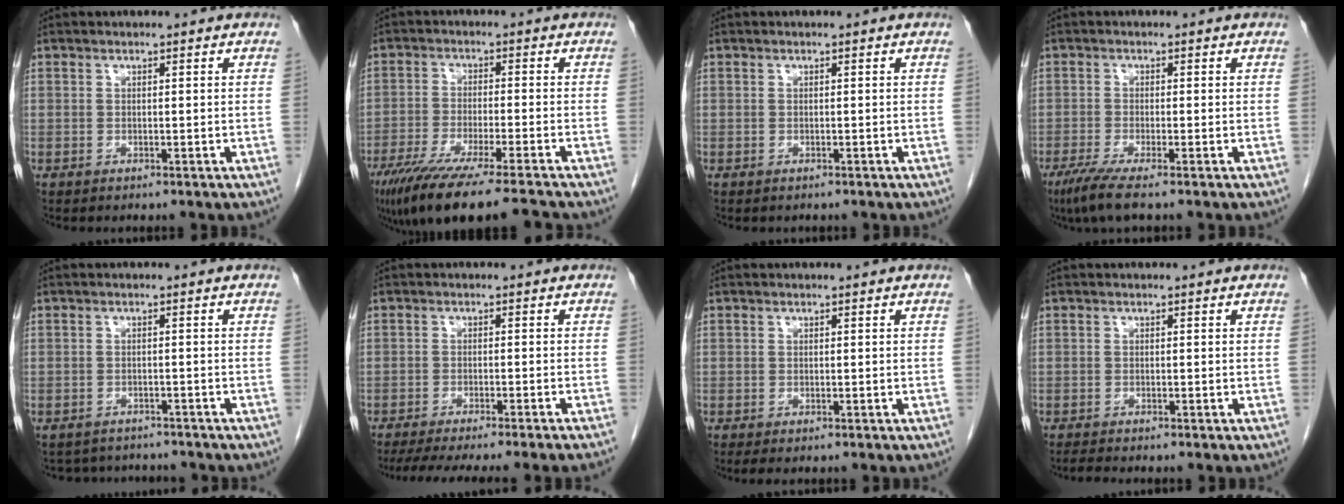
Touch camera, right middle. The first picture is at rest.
{"total": 15.2, "force": [-12.4, -0.2, 8.8], "torque": [-0.145, -0.050, -0.201]}
{"total": 0.0}
{"total": 4.5, "force": [-3.1, 0.0, 3.3], "torque": [-0.065, -0.015, -0.061]}
{"total": 6.2, "force": [-5.9, 1.8, 0.5], "torque": [-0.003, 0.010, -0.073]}
{"total": 13.1, "force": [-11.4, -1.1, 6.5], "torque": [-0.075, -0.032, -0.161]}
{"total": 1.1, "force": [-0.8, 0.4, 0.7], "torque": [-0.013, -0.004, -0.007]}
{"total": 1.1, "force": [-1.0, -0.3, 0.3], "torque": [-0.018, -0.009, -0.019]}